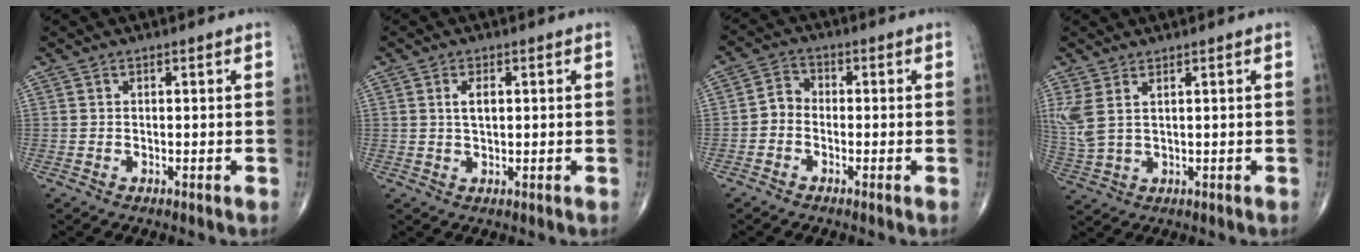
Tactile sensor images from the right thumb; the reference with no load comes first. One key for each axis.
{"total": 2.9, "fx": 0.7, "fy": 1.5, "fz": 2.4, "tx": -0.043, "ty": -0.002, "tz": 0.012}
{"total": 3.7, "fx": -1.2, "fy": 3.0, "fz": 1.7, "tx": -0.017, "ty": 0.015, "tz": -0.036}
{"total": 5.7, "fx": 2.3, "fy": 2.6, "fz": 4.5, "tx": -0.123, "ty": -0.003, "tz": 0.057}